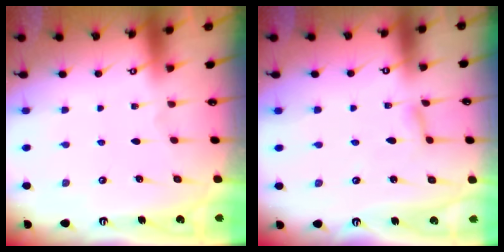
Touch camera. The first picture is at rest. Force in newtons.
{"total": 2.5, "press": 2.5, "slide": 0.4}